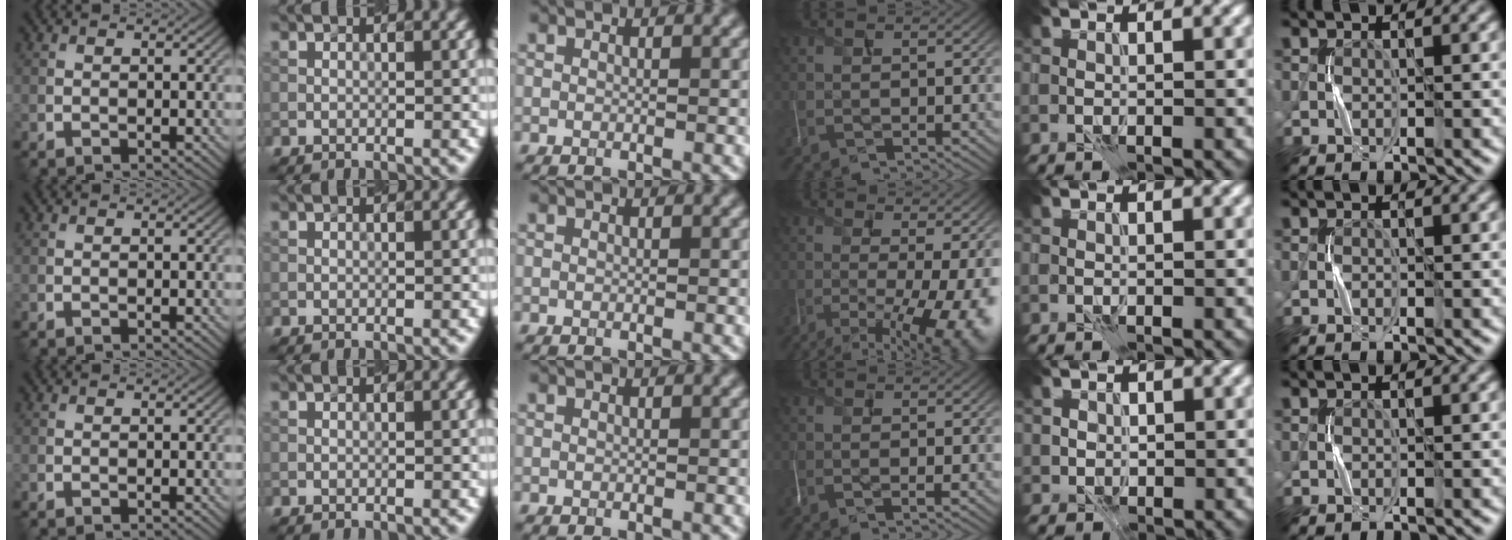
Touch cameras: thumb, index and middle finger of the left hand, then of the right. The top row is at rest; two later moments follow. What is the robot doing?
{"motion": "press", "object": "grip strengthener"}